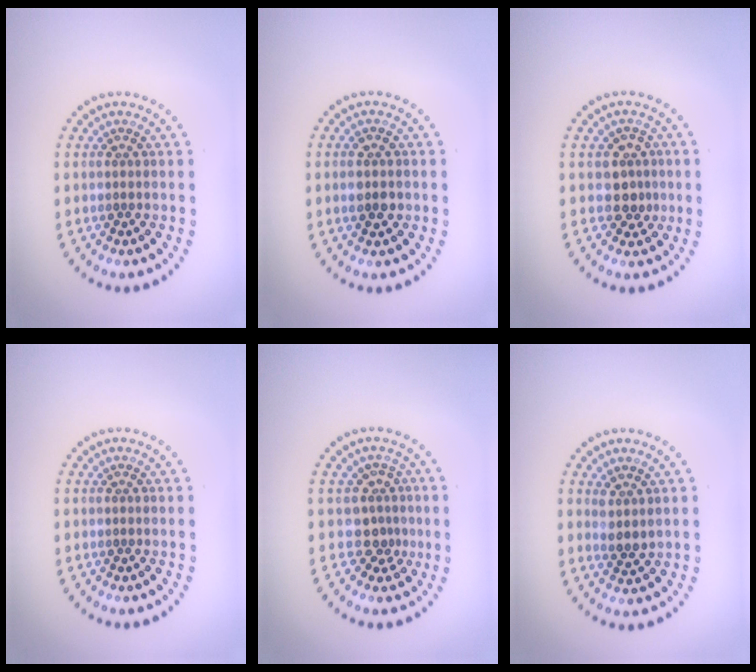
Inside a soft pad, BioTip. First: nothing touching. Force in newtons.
{"total": 2.7, "press": 2.7, "slide": 0.2}
{"total": 2.5, "press": 2.3, "slide": 0.9}
{"total": 0.0}
{"total": 2.6, "press": 1.8, "slide": 1.9}
{"total": 1.9, "press": 1.6, "slide": 1.1}